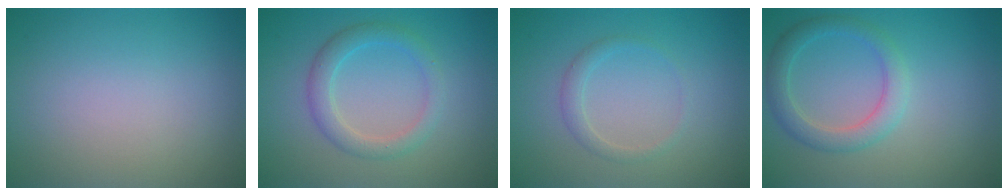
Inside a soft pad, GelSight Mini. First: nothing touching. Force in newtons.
{"total": 2.8, "press": 2.8, "slide": 0.1}
{"total": 1.4, "press": 1.4, "slide": 0.1}
{"total": 3.0, "press": 3.0, "slide": 0.1}